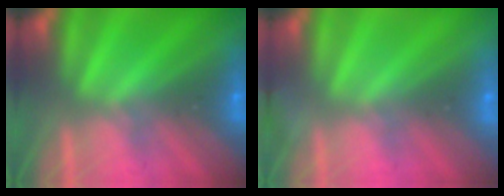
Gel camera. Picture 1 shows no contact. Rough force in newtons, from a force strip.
{"total": 2.3}